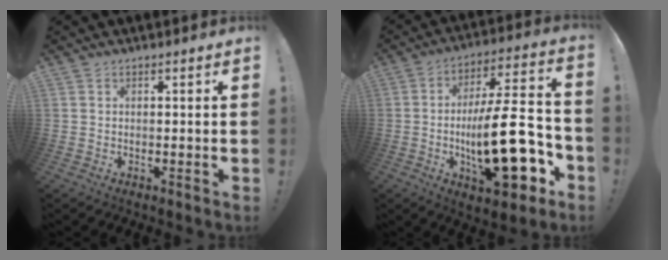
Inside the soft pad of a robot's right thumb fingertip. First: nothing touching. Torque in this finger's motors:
{"motor_torque": [2.10, 2.91, 1.45, -1.32, 0.23]}